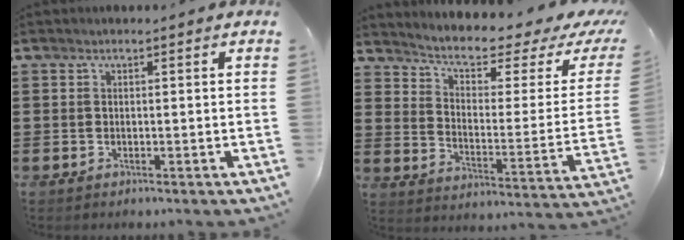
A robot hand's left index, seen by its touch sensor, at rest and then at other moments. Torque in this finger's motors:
{"motor_torque": [2.14, 0.00, 0.33, 0.09]}